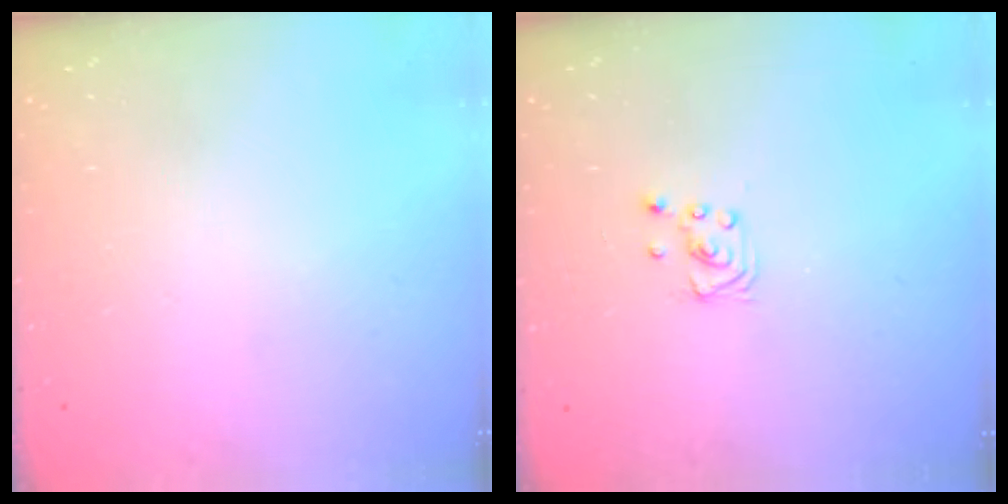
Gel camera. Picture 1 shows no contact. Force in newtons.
{"total": 2.1, "press": 2.1, "slide": 0.2}